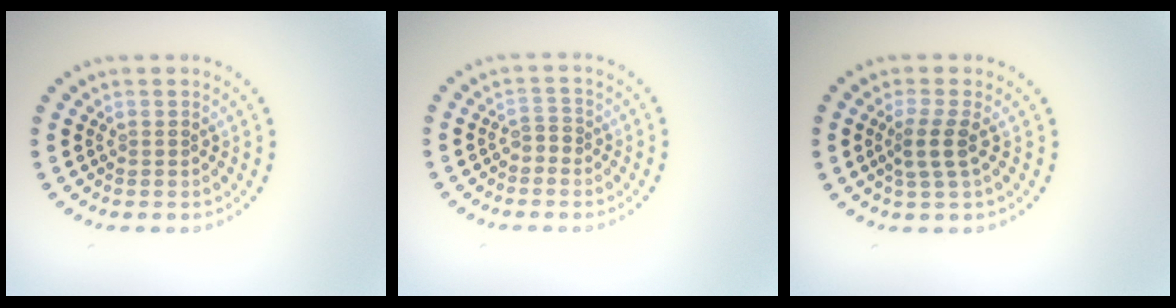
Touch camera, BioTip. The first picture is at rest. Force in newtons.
{"total": 1.0, "press": 0.8, "slide": 0.7}
{"total": 2.3, "press": 1.8, "slide": 1.3}